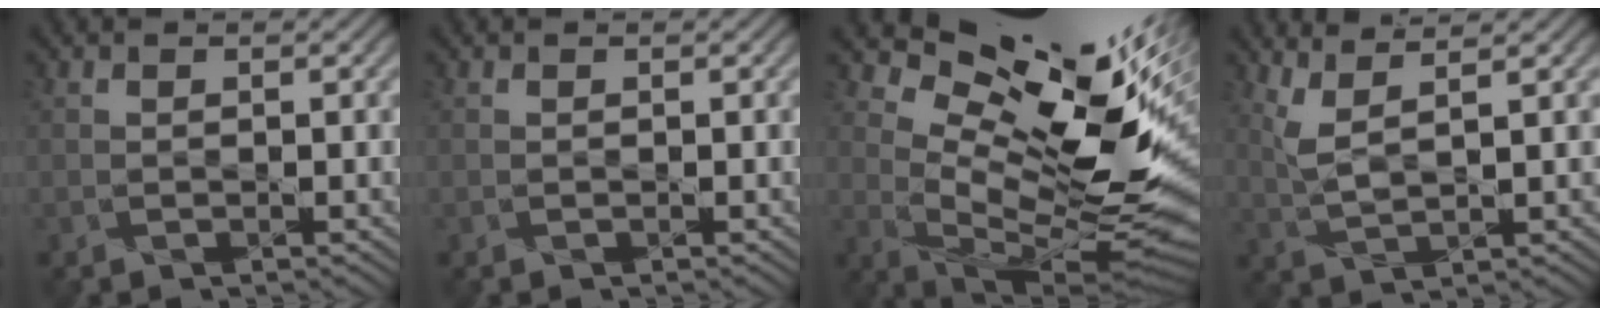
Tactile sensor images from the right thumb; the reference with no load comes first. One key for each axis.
{"total": 0.0}
{"total": 15.5, "fx": 6.5, "fy": 6.6, "fz": 12.5, "tx": -0.207, "ty": 0.002, "tz": 0.120}
{"total": 4.2, "fx": 2.9, "fy": 0.9, "fz": 2.9, "tx": -0.073, "ty": 0.002, "tz": 0.068}